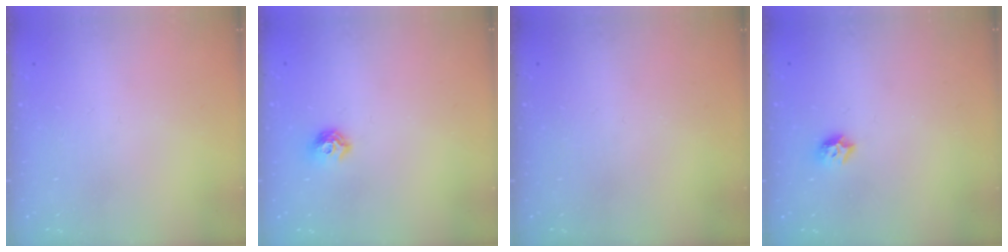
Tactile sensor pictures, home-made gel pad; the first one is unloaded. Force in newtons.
{"total": 7.5, "press": 7.4, "slide": 1.0}
{"total": 0.0}
{"total": 6.7, "press": 6.6, "slide": 0.9}